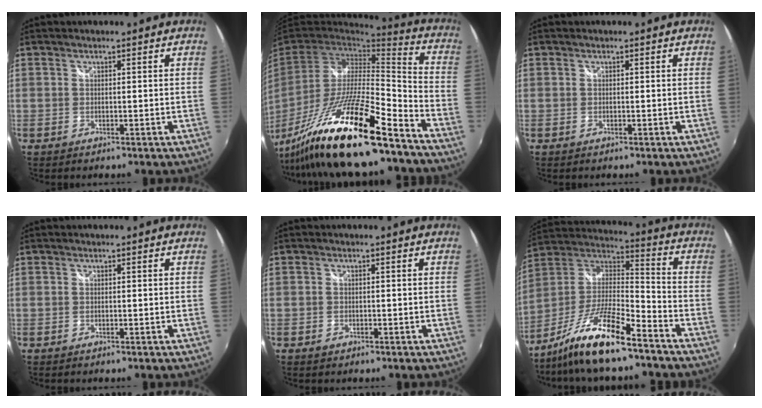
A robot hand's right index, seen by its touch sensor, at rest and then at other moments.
{"total": 24.2, "force": [-17.3, 2.2, 16.8], "torque": [-0.311, -0.048, -0.314]}
{"total": 0.0}
{"total": 0.0}
{"total": 1.2, "force": [-0.7, 0.9, 0.4], "torque": [-0.008, -0.002, -0.011]}
{"total": 16.3, "force": [-11.3, 2.9, 11.4], "torque": [-0.235, -0.007, -0.217]}